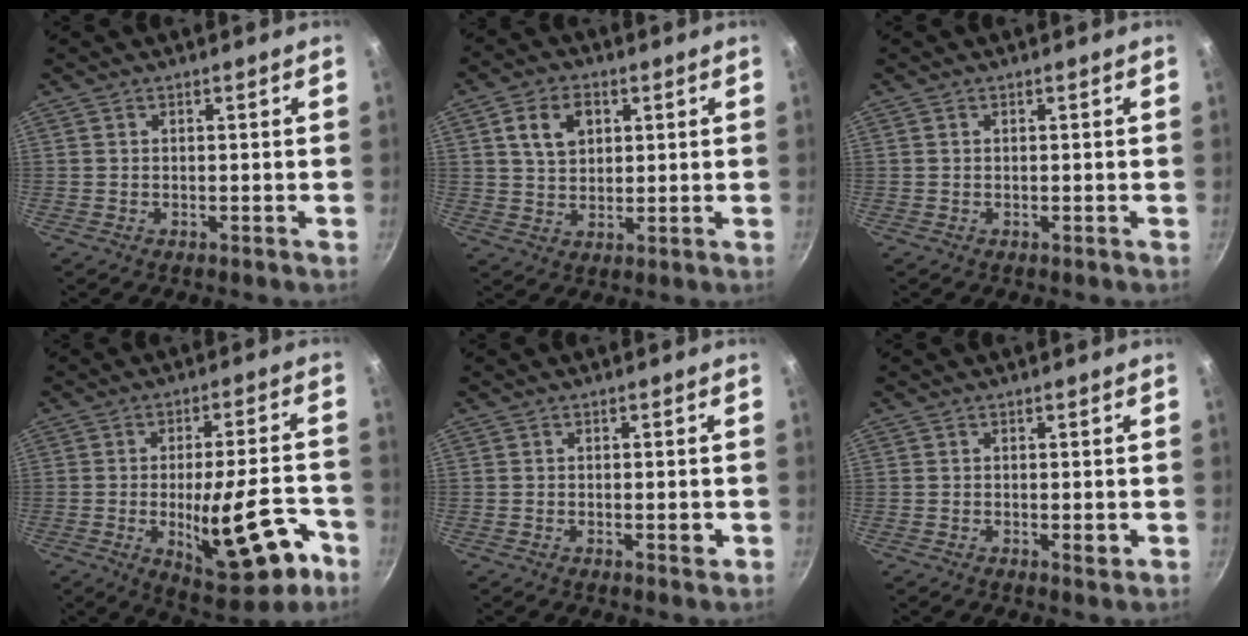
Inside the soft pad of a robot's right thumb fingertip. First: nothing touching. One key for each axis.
{"total": 7.6, "fx": 2.6, "fy": 5.3, "fz": 4.7, "tx": -0.066, "ty": 0.000, "tz": 0.046}
{"total": 0.0}
{"total": 17.8, "fx": -6.6, "fy": 6.5, "fz": 15.2, "tx": -0.186, "ty": 0.029, "tz": -0.078}
{"total": 2.0, "fx": -0.5, "fy": 0.8, "fz": 1.7, "tx": -0.019, "ty": 0.003, "tz": -0.007}
{"total": 1.4, "fx": -0.2, "fy": 0.6, "fz": 1.2, "tx": -0.020, "ty": -0.003, "tz": -0.004}